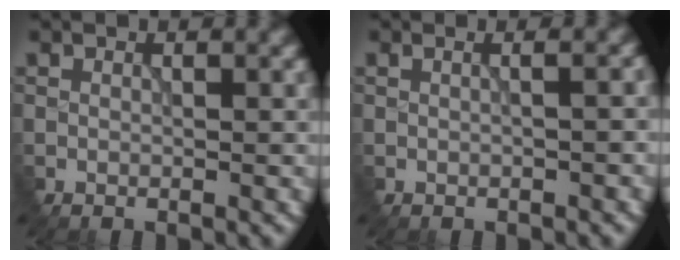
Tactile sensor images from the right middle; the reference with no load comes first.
{"total": 3.2, "force": [0.9, 1.7, 2.5], "torque": [-0.002, 0.031, -0.014]}